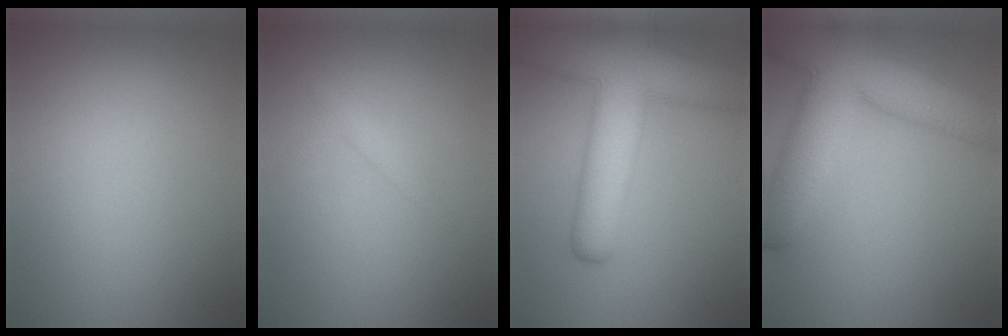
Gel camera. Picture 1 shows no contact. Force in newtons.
{"total": 1.1, "press": 1.1, "slide": 0.1}
{"total": 11.0, "press": 11.0, "slide": 0.6}
{"total": 10.7, "press": 10.7, "slide": 0.7}